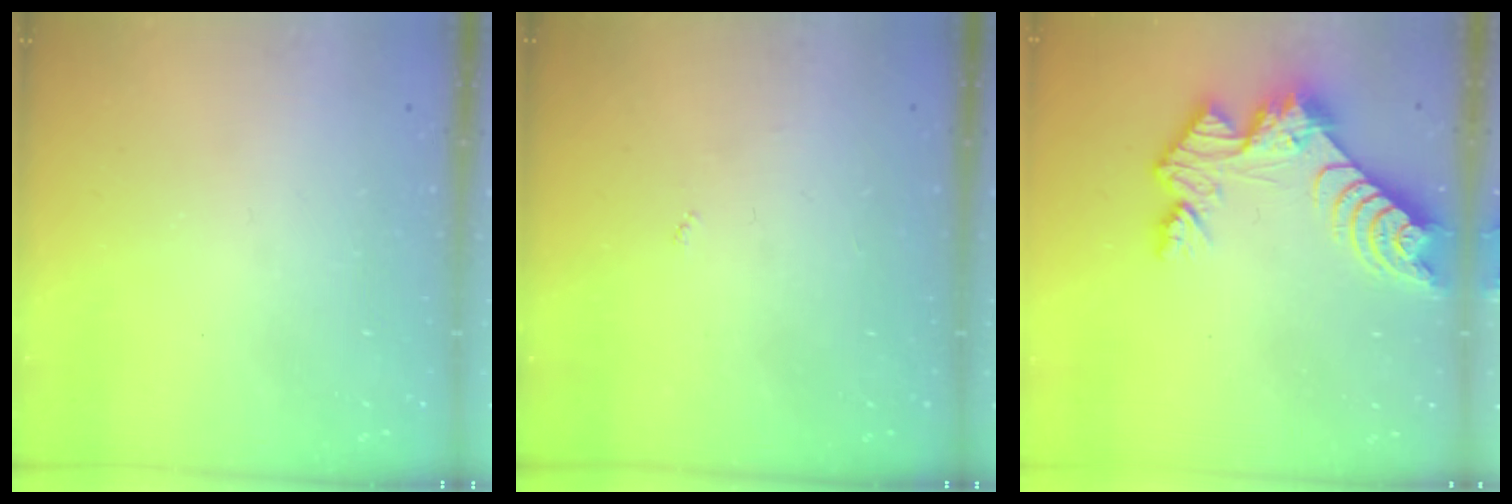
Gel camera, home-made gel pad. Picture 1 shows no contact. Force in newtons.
{"total": 2.7, "press": 2.7, "slide": 0.4}
{"total": 11.3, "press": 11.3, "slide": 0.8}